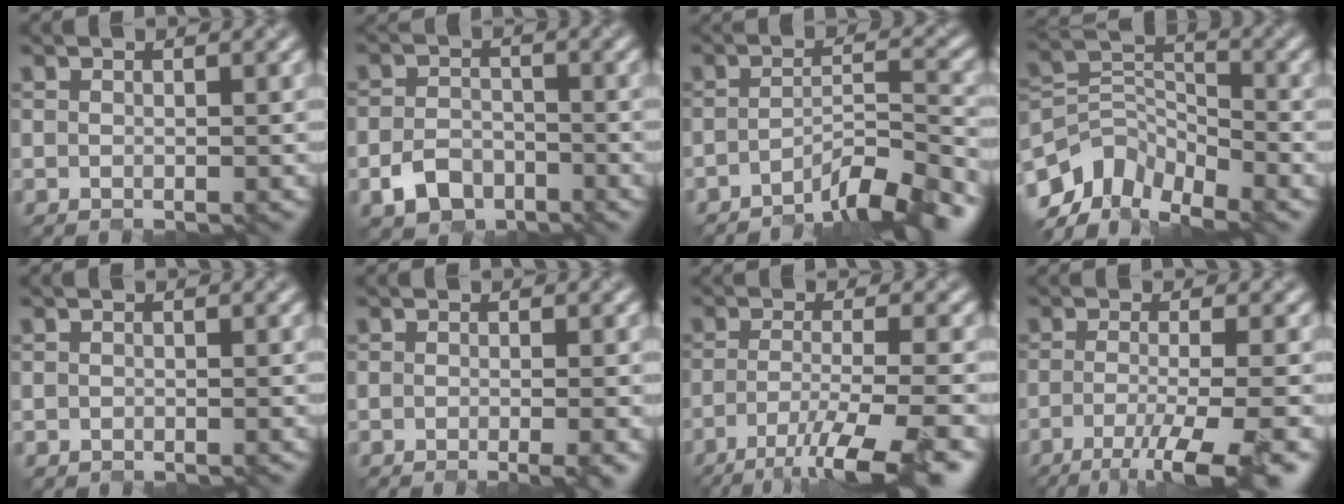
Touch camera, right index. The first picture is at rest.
{"total": 3.4, "force": [-2.0, 2.4, 1.3], "torque": [-0.025, -0.003, -0.043]}
{"total": 6.7, "force": [-5.0, 1.1, 4.4], "torque": [-0.062, 0.005, -0.084]}
{"total": 7.2, "force": [-5.2, 3.8, 3.1], "torque": [-0.048, -0.009, -0.107]}
{"total": 0.0}
{"total": 2.5, "force": [-0.7, 0.6, 2.3], "torque": [-0.024, -0.006, -0.010]}
{"total": 8.3, "force": [-4.8, 1.6, 6.5], "torque": [-0.096, -0.011, -0.087]}
{"total": 7.1, "force": [-3.5, 1.6, 6.0], "torque": [-0.083, -0.011, -0.062]}